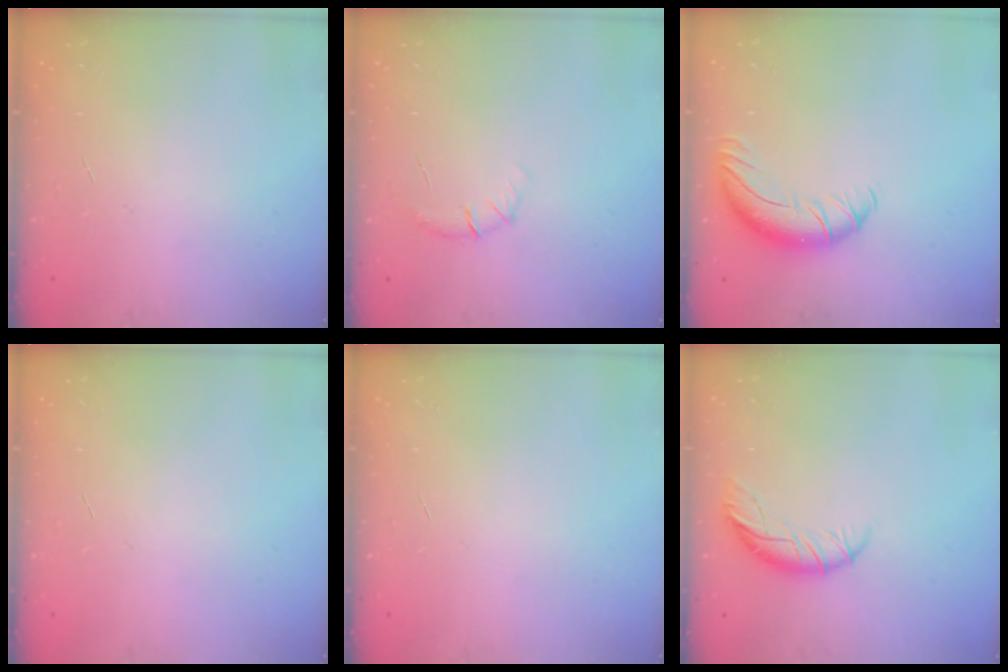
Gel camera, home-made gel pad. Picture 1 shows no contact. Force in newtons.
{"total": 5.4, "press": 5.1, "slide": 1.6}
{"total": 9.8, "press": 9.5, "slide": 2.4}
{"total": 0.0}
{"total": 0.0}
{"total": 8.6, "press": 8.4, "slide": 1.6}